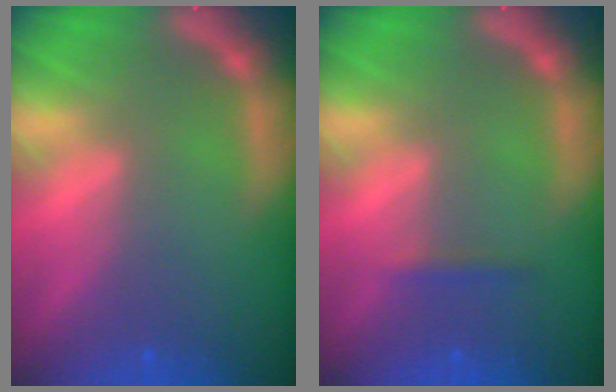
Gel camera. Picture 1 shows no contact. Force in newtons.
{"total": 0.9}